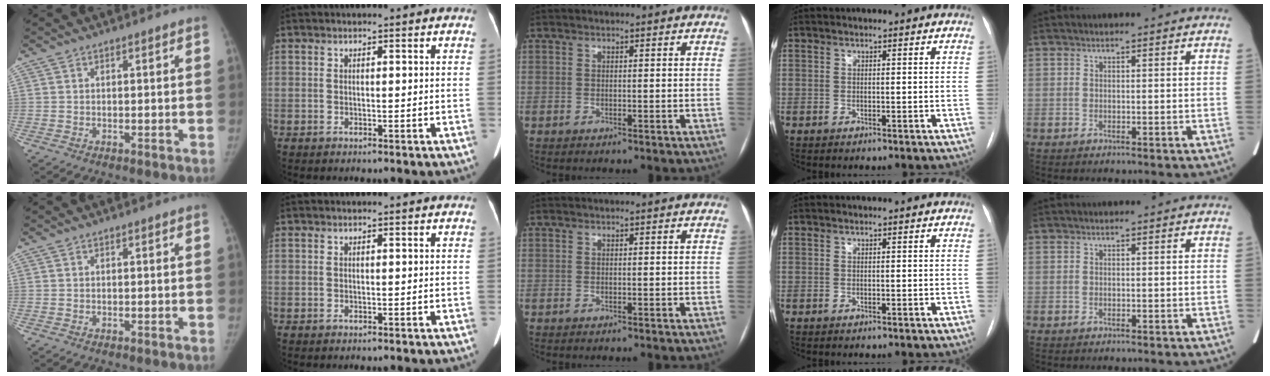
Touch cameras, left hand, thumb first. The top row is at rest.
{}